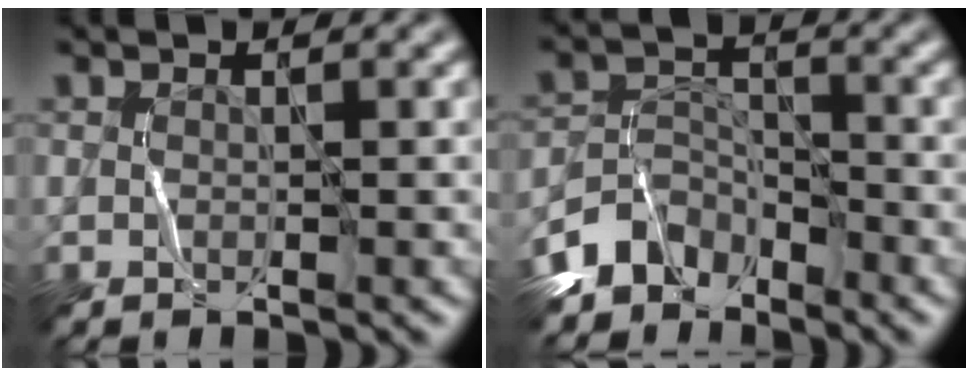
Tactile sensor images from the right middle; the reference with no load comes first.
{"total": 3.8, "force": [-3.3, 1.9, 0.2], "torque": [-0.003, 0.008, -0.073]}